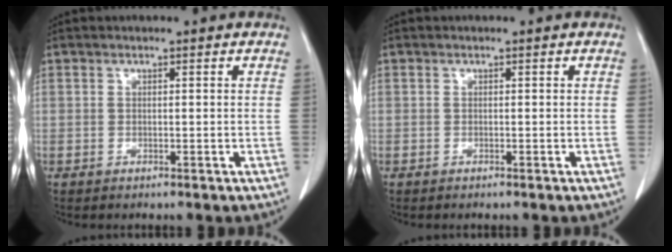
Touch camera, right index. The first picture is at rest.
{"total": 0.0}